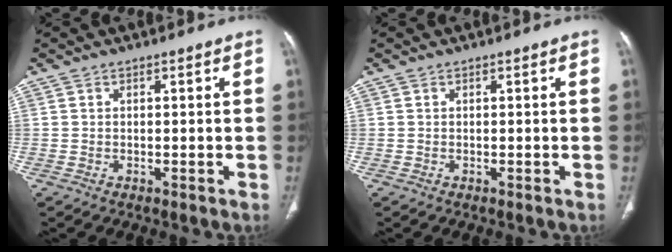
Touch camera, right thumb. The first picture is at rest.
{"total": 0.0}